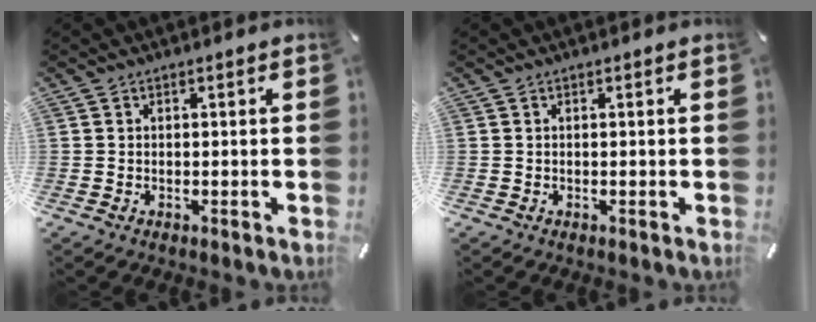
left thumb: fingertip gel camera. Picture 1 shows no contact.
{"total": 0.0}